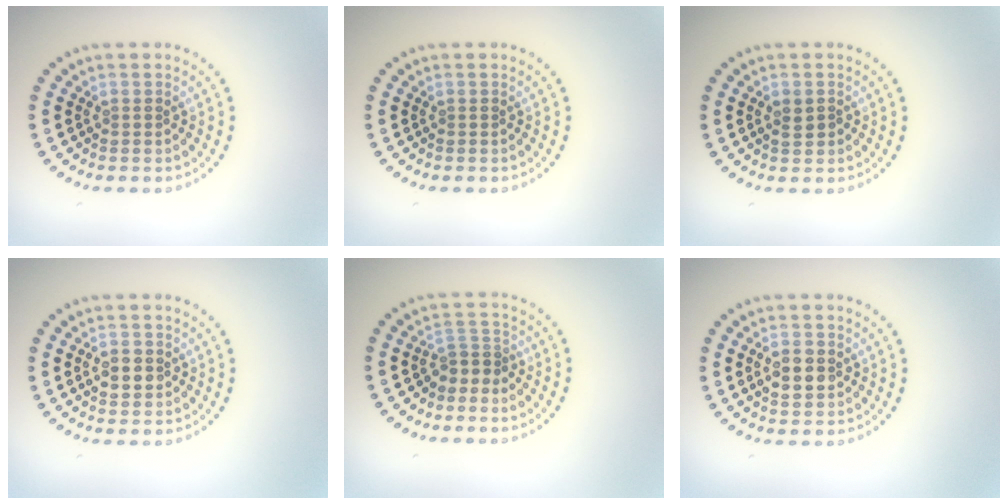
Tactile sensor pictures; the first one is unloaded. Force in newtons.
{"total": 0.0}
{"total": 1.5, "press": 1.5, "slide": 0.1}
{"total": 2.4, "press": 2.4, "slide": 0.1}
{"total": 2.0, "press": 1.3, "slide": 1.5}
{"total": 2.6, "press": 2.6, "slide": 0.2}